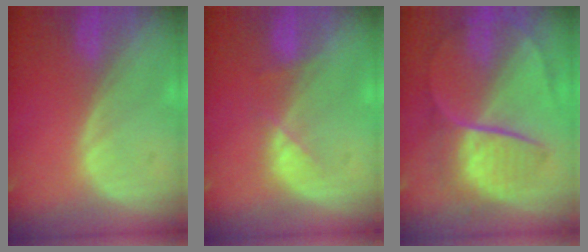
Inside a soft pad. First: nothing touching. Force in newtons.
{"total": 2.4, "press": 2.3, "slide": 0.5}
{"total": 8.9, "press": 7.6, "slide": 4.7}